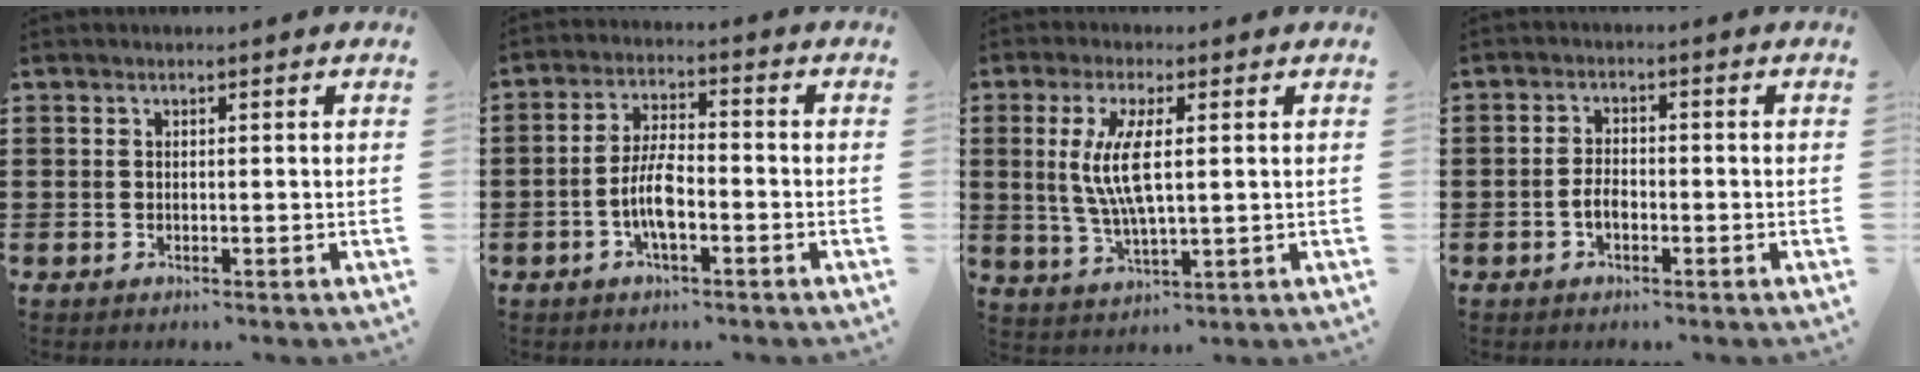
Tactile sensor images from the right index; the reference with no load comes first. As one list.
[{"total": 6.1, "force": [-1.9, 2.1, 5.4], "torque": [-0.126, -0.003, -0.044]}, {"total": 7.9, "force": [1.3, 2.3, 7.4], "torque": [-0.164, -0.003, 0.015]}, {"total": 2.7, "force": [-1.0, 1.2, 2.2], "torque": [-0.049, 0.000, -0.021]}]